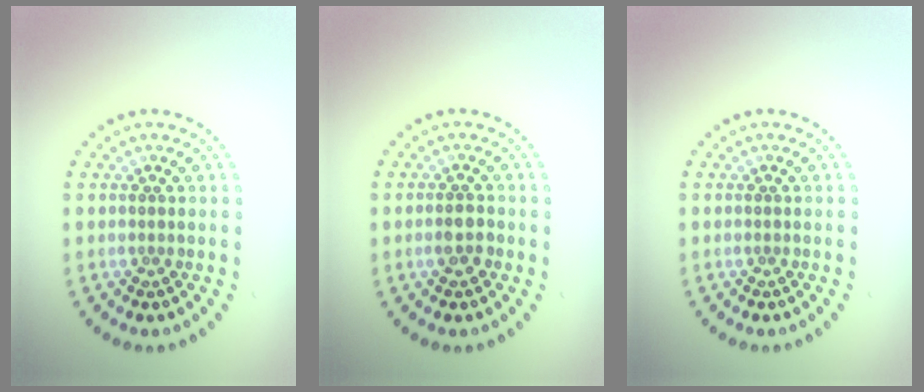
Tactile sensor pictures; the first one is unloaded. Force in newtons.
{"total": 1.6, "press": 1.6, "slide": 0.5}
{"total": 0.0}